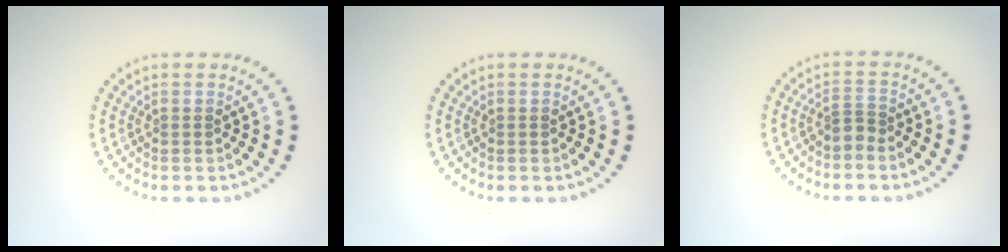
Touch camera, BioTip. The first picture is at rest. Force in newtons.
{"total": 0.0}
{"total": 1.3, "press": 0.8, "slide": 1.0}